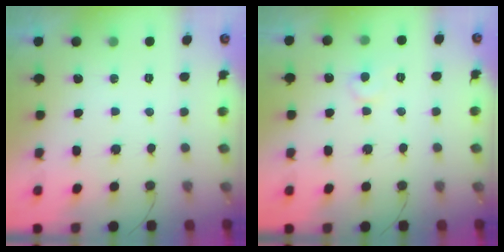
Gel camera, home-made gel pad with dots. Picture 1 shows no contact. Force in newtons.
{"total": 5.6, "press": 5.6, "slide": 0.5}